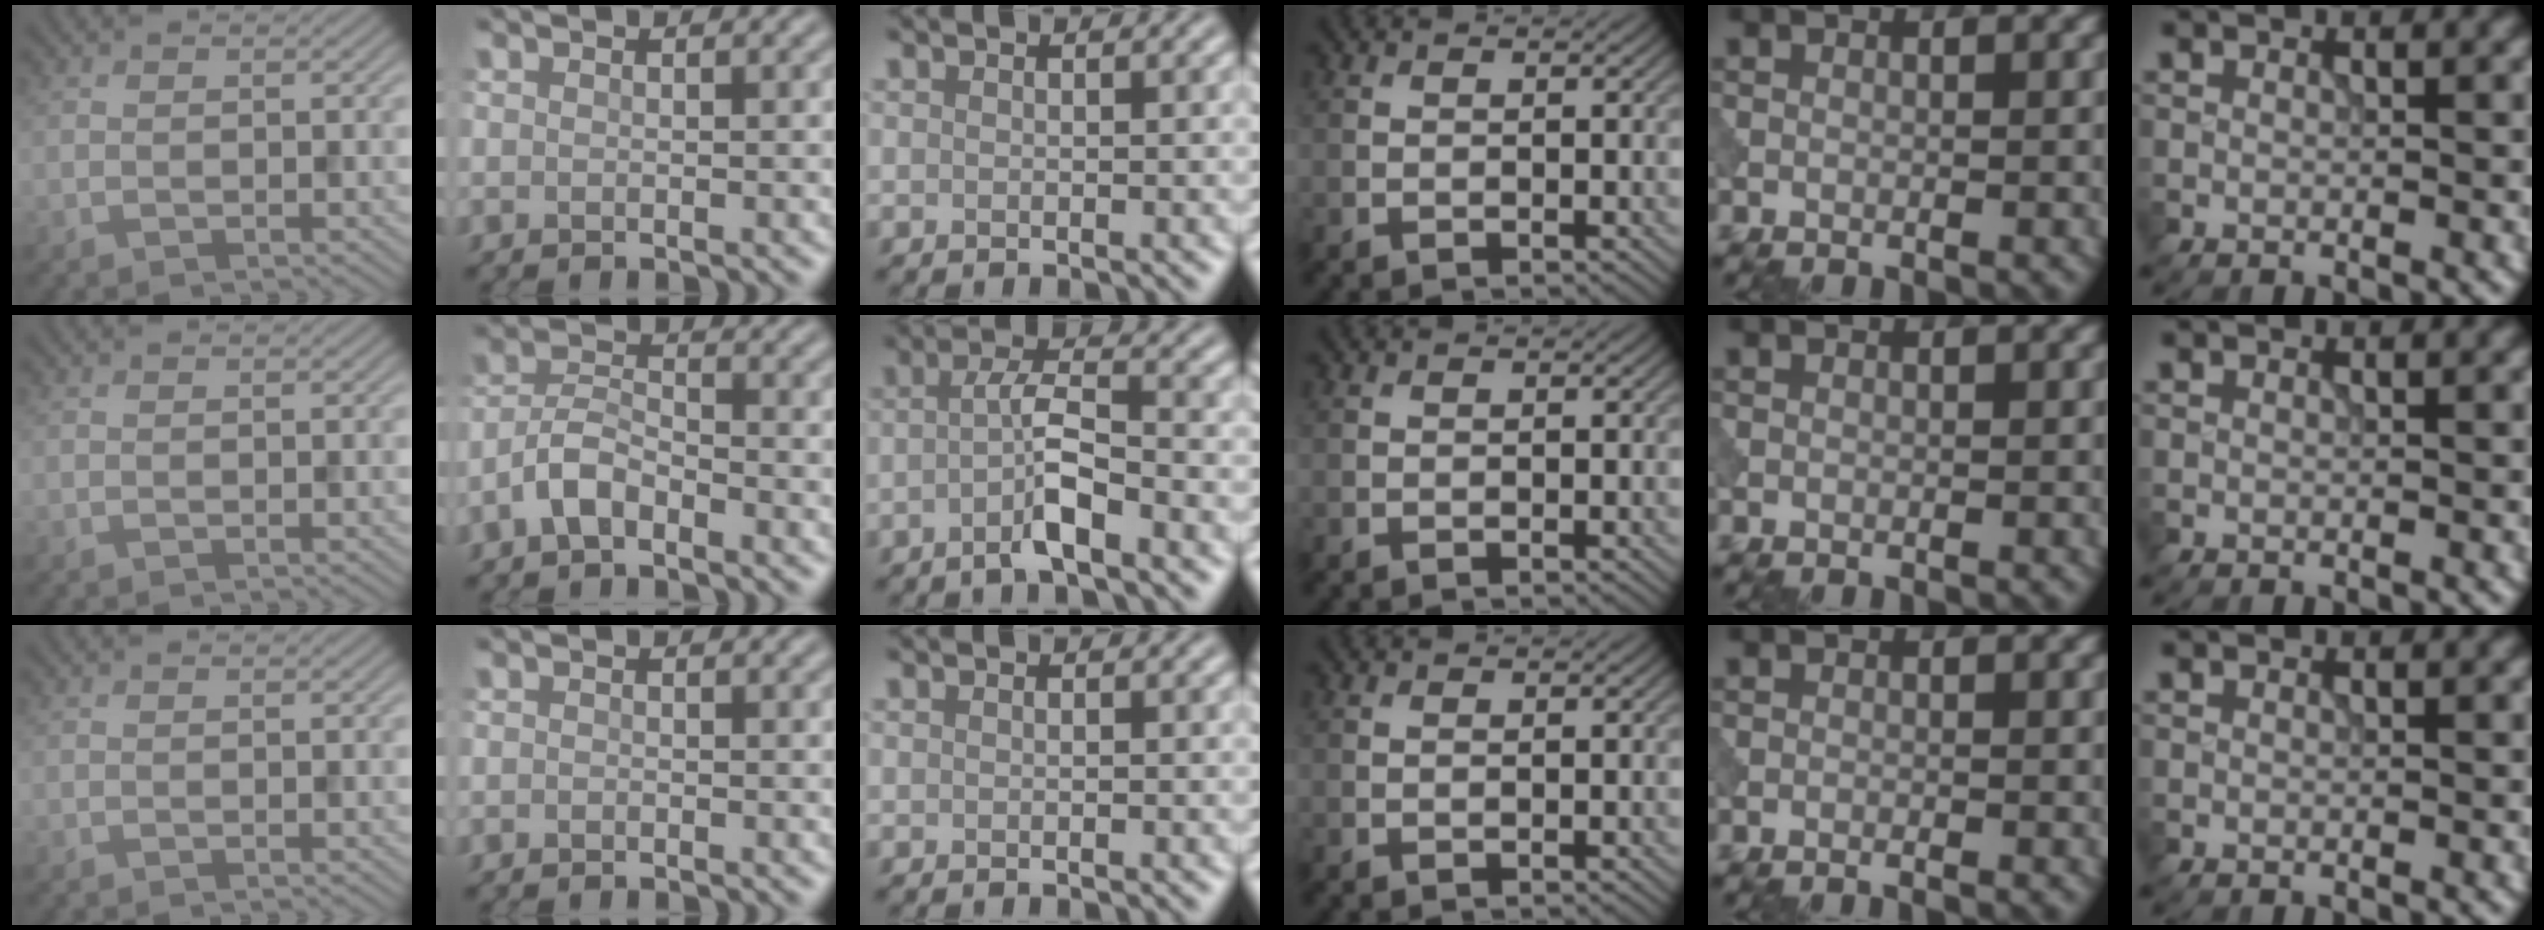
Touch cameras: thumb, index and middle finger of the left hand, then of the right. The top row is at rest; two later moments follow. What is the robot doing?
{"motion": "extract", "object": "peg toy"}